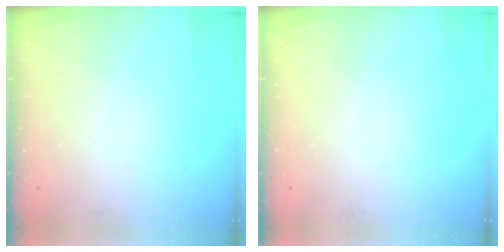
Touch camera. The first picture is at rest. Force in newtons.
{"total": 0.0}